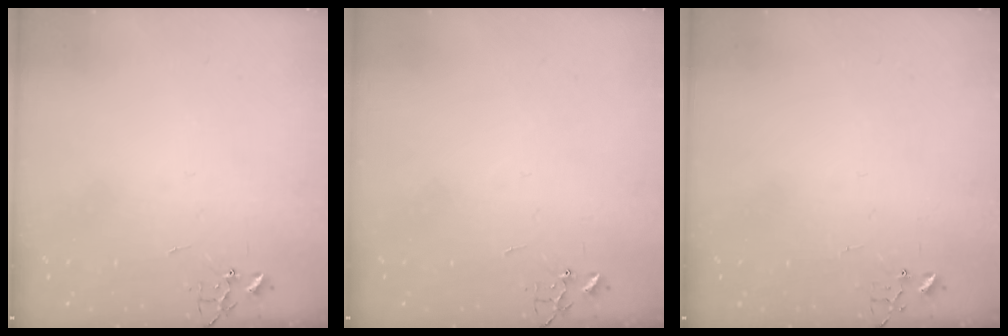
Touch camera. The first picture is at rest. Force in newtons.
{"total": 0.0}
{"total": 4.2, "press": 4.2, "slide": 0.3}